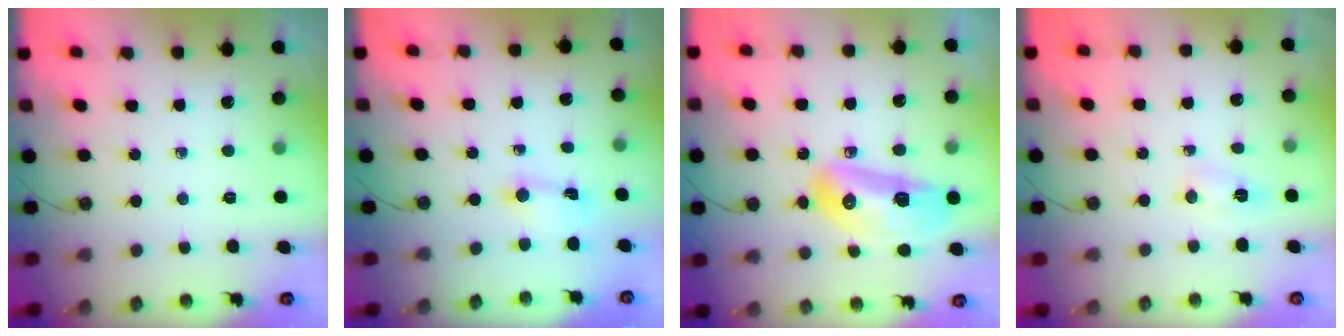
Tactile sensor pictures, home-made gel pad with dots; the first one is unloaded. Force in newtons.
{"total": 1.5, "press": 1.5, "slide": 0.1}
{"total": 15.1, "press": 14.9, "slide": 2.5}
{"total": 4.6, "press": 4.6, "slide": 0.6}